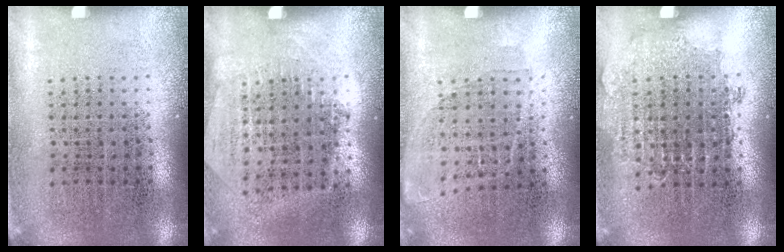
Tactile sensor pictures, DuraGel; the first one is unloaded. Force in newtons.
{"total": 1.3, "press": 1.1, "slide": 0.6}
{"total": 1.0, "press": 0.8, "slide": 0.5}
{"total": 0.8, "press": 0.7, "slide": 0.2}